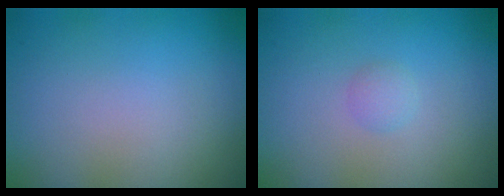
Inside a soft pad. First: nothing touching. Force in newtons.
{"total": 0.8, "press": 0.8, "slide": 0.1}